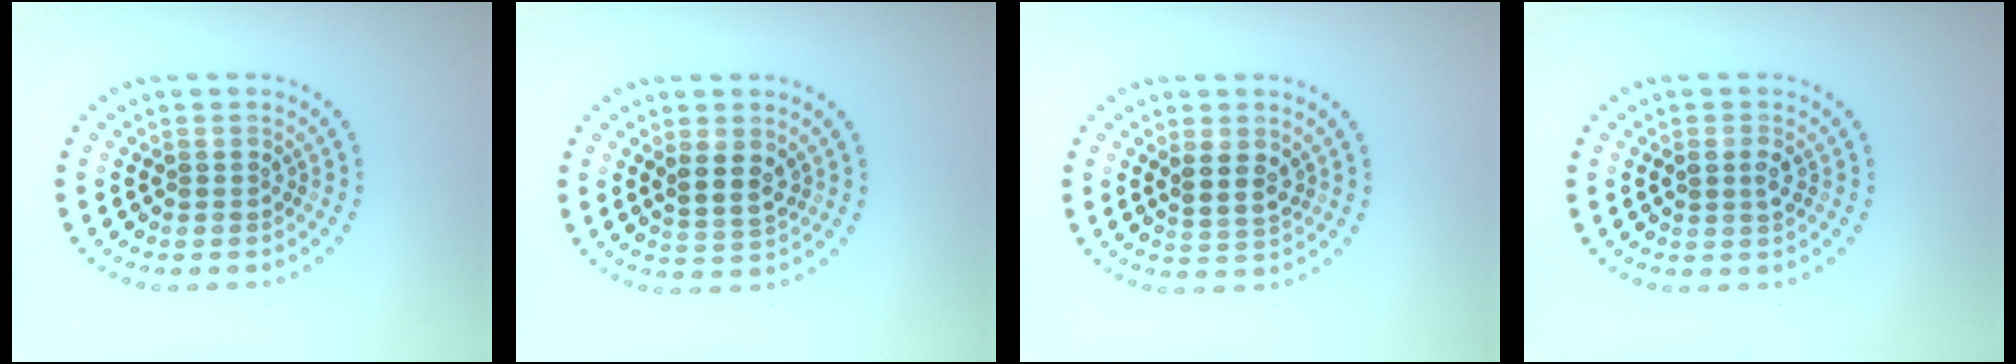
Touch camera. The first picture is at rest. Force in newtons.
{"total": 2.6, "press": 2.3, "slide": 1.1}
{"total": 2.4, "press": 2.2, "slide": 1.0}
{"total": 1.5, "press": 1.4, "slide": 0.3}